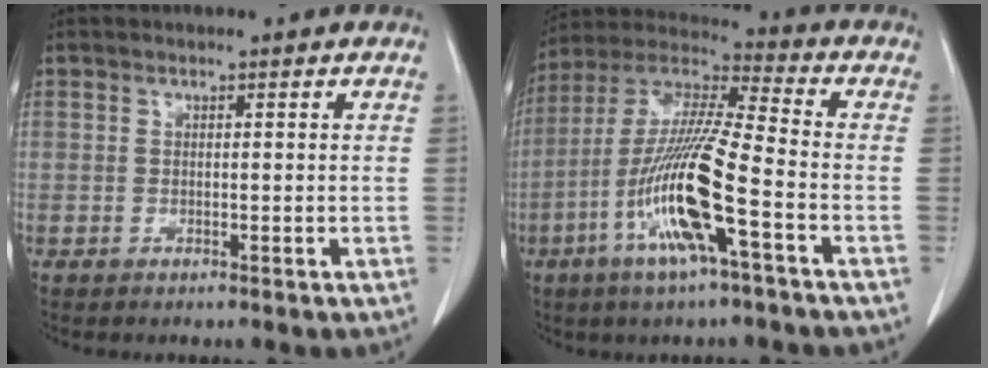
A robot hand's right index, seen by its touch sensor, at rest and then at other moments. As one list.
[{"total": 16.9, "force": [-5.8, 1.2, 15.8], "torque": [-0.325, -0.012, -0.114]}]